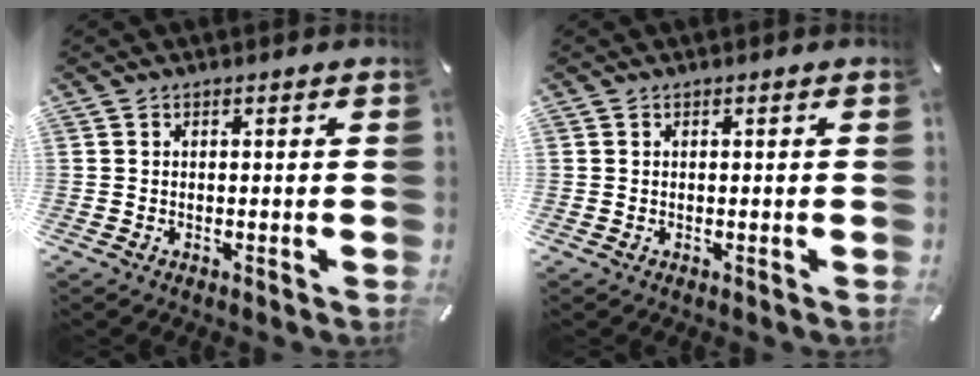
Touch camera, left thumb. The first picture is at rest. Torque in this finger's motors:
{"motor_torque": [-0.20, -0.15, -0.80, 0.18, -0.02]}